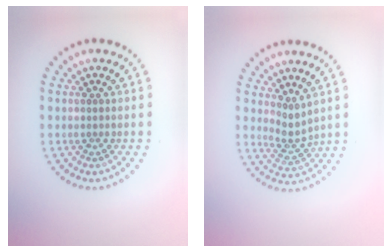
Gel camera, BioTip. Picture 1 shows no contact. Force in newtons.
{"total": 2.1, "press": 1.3, "slide": 1.6}